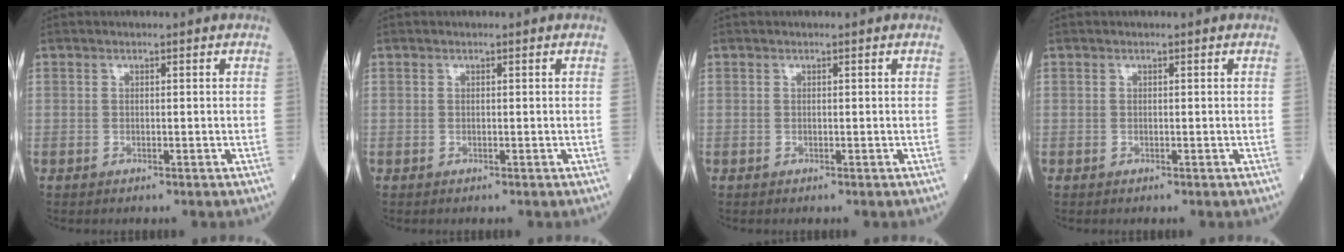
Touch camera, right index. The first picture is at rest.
{"total": 0.0}
{"total": 0.0}
{"total": 0.0}